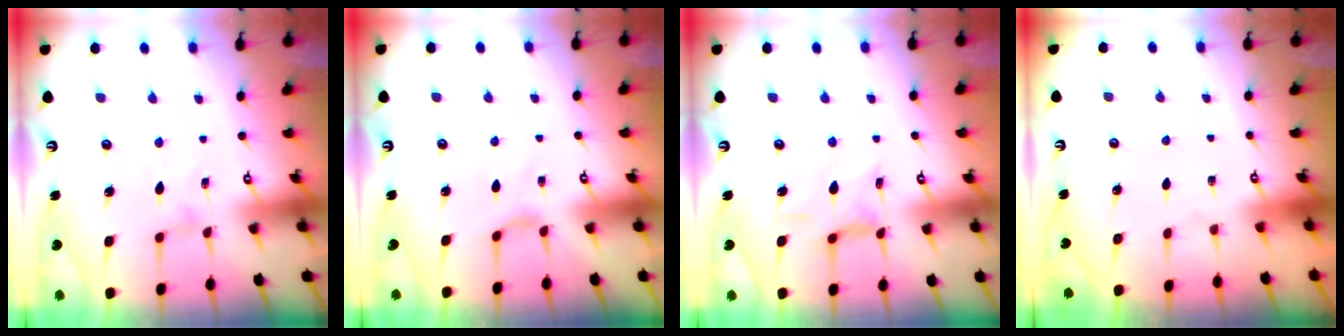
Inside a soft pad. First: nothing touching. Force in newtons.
{"total": 2.0, "press": 1.9, "slide": 0.6}
{"total": 6.5, "press": 6.5, "slide": 0.4}
{"total": 0.0}